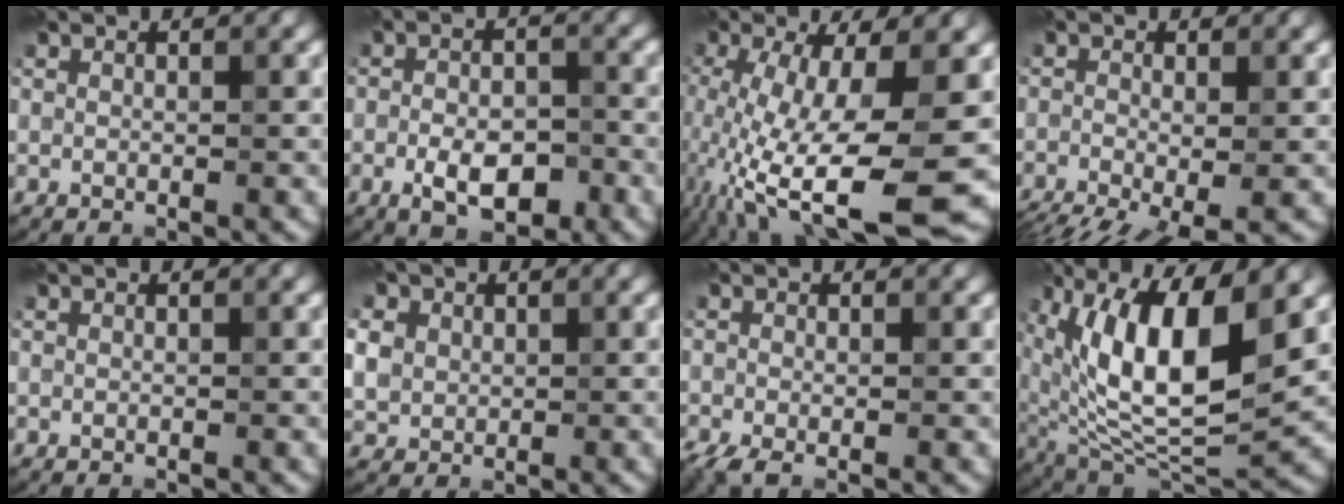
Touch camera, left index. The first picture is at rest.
{"total": 4.9, "force": [-1.8, 2.5, 3.7], "torque": [-0.061, 0.000, -0.033]}
{"total": 14.1, "force": [-3.8, 4.2, 12.9], "torque": [-0.246, -0.023, -0.060]}
{"total": 8.5, "force": [-5.0, 3.1, 6.1], "torque": [-0.094, -0.035, -0.070]}
{"total": 0.0}
{"total": 5.1, "force": [1.6, 4.3, 2.4], "torque": [-0.077, 0.020, 0.022]}
{"total": 2.1, "force": [-1.3, 0.5, 1.5], "torque": [-0.036, -0.008, -0.032]}
{"total": 13.3, "force": [3.7, 4.9, 11.8], "torque": [-0.207, -0.004, 0.067]}